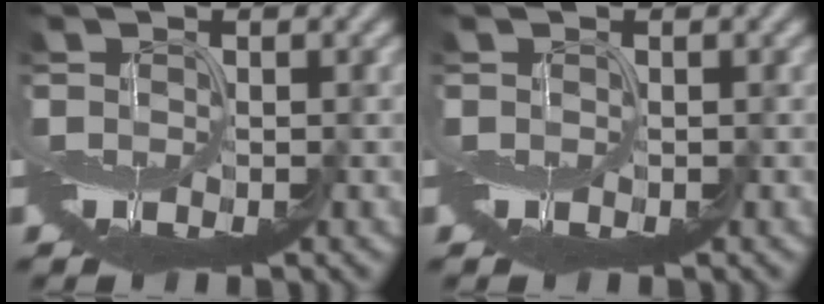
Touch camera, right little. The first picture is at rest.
{"total": 0.0}